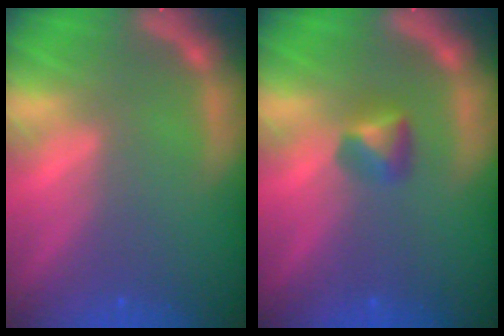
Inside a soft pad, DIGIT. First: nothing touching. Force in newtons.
{"total": 1.9}